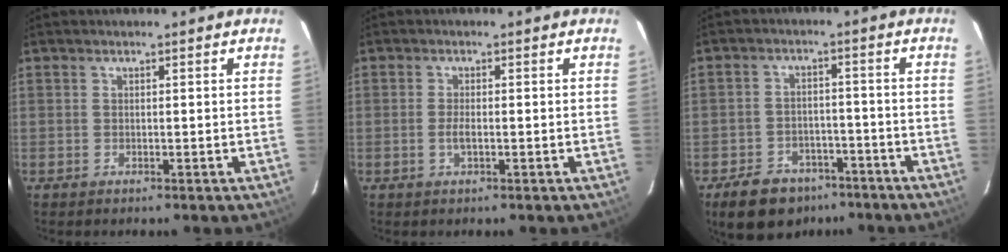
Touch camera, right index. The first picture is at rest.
{"total": 1.7, "force": [-0.5, 0.6, 1.6], "torque": [-0.034, -0.004, -0.009]}
{"total": 11.3, "force": [-7.7, 7.1, 4.1], "torque": [-0.108, 0.014, -0.103]}